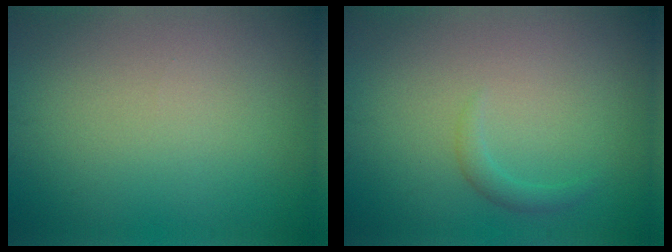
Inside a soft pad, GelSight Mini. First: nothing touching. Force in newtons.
{"total": 1.2, "press": 1.1, "slide": 0.1}